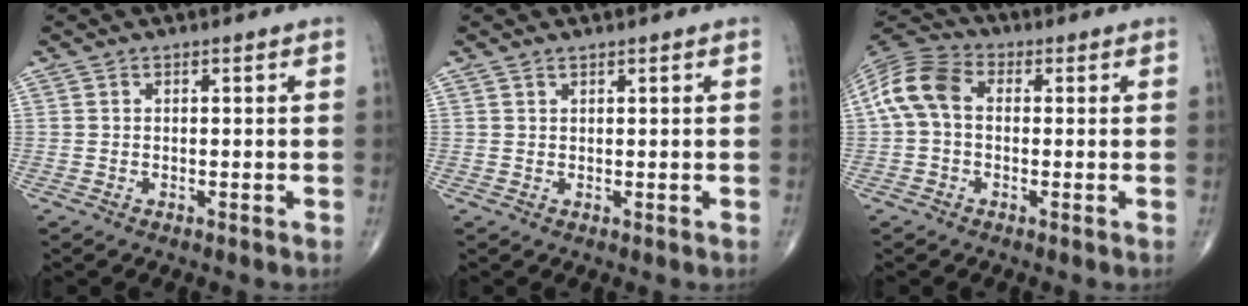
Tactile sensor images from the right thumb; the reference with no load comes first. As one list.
[{"total": 0.6, "force": [0.5, 0.1, 0.1], "torque": [-0.005, -0.004, 0.010]}, {"total": 9.5, "force": [0.5, 6.6, 6.8], "torque": [-0.136, 0.028, -0.004]}]